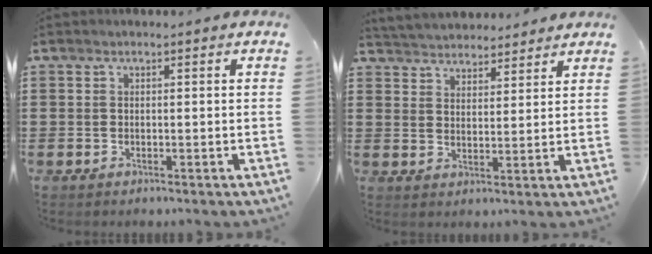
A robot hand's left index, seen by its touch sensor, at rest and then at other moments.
{"total": 4.0, "force": [3.9, 0.7, -0.4], "torque": [-0.011, -0.017, 0.071]}